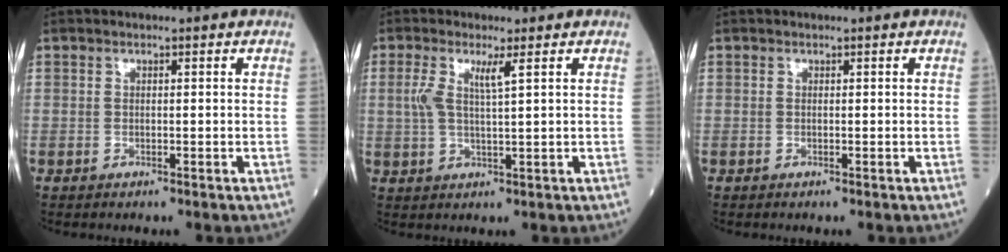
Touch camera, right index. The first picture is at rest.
{"total": 4.2, "force": [1.5, 0.2, 4.0], "torque": [-0.086, 0.005, 0.031]}
{"total": 0.0}